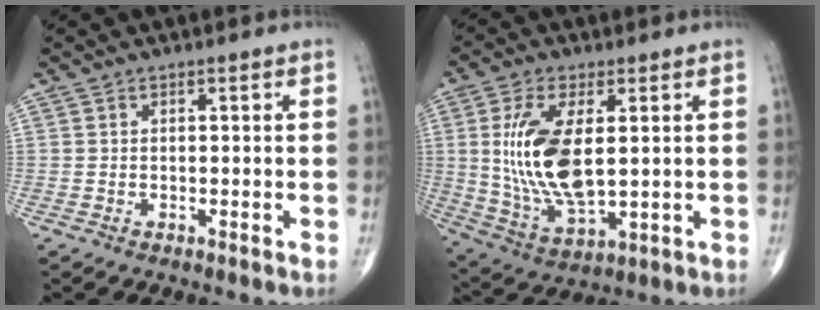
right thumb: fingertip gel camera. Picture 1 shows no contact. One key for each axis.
{"total": 15.3, "fx": 2.1, "fy": 7.0, "fz": 13.4, "tx": -0.272, "ty": -0.019, "tz": 0.052}